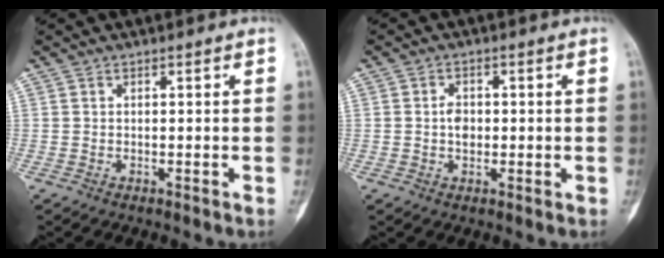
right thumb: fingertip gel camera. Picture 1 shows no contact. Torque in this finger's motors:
{"motor_torque": [0.09, 0.38, 0.14, -0.01, 0.00]}